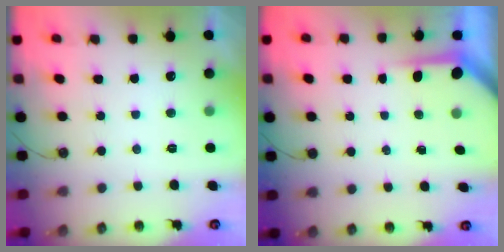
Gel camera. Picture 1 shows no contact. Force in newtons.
{"total": 4.0, "press": 3.9, "slide": 0.4}